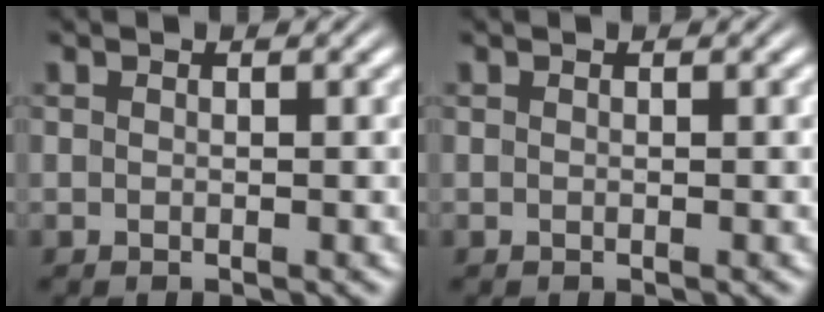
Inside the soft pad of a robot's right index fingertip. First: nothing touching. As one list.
[{"total": 0.0}]